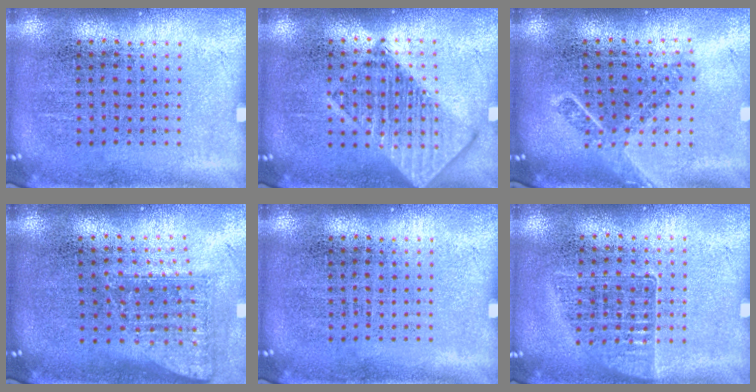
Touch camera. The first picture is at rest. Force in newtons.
{"total": 2.0, "press": 1.9, "slide": 0.2}
{"total": 1.7, "press": 1.3, "slide": 1.1}
{"total": 1.6, "press": 1.2, "slide": 1.1}
{"total": 0.0}
{"total": 1.0, "press": 0.9, "slide": 0.3}